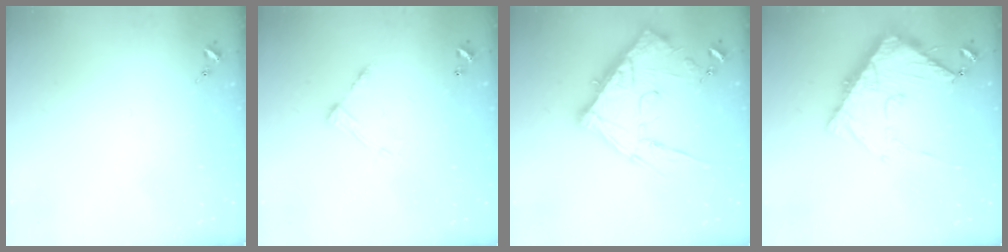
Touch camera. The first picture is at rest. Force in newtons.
{"total": 7.9, "press": 7.9, "slide": 0.3}
{"total": 19.4, "press": 19.4, "slide": 1.0}
{"total": 14.1, "press": 14.0, "slide": 1.6}